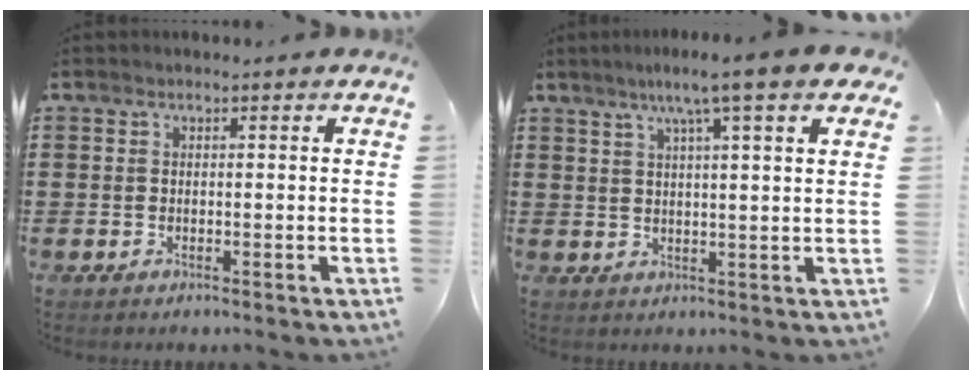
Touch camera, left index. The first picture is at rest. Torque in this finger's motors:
{"motor_torque": [2.14, 0.00, 0.43, 0.21]}